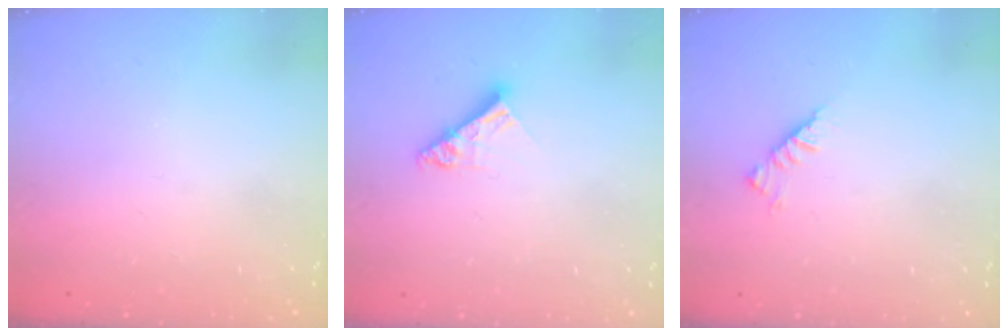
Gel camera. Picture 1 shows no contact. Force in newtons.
{"total": 6.5, "press": 6.5, "slide": 0.6}
{"total": 3.0, "press": 2.9, "slide": 0.8}